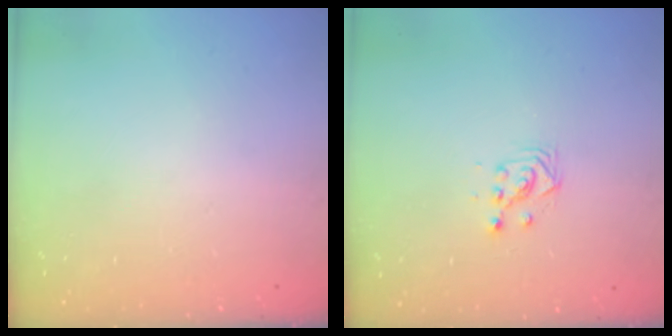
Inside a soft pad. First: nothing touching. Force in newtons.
{"total": 3.0, "press": 3.0, "slide": 0.2}